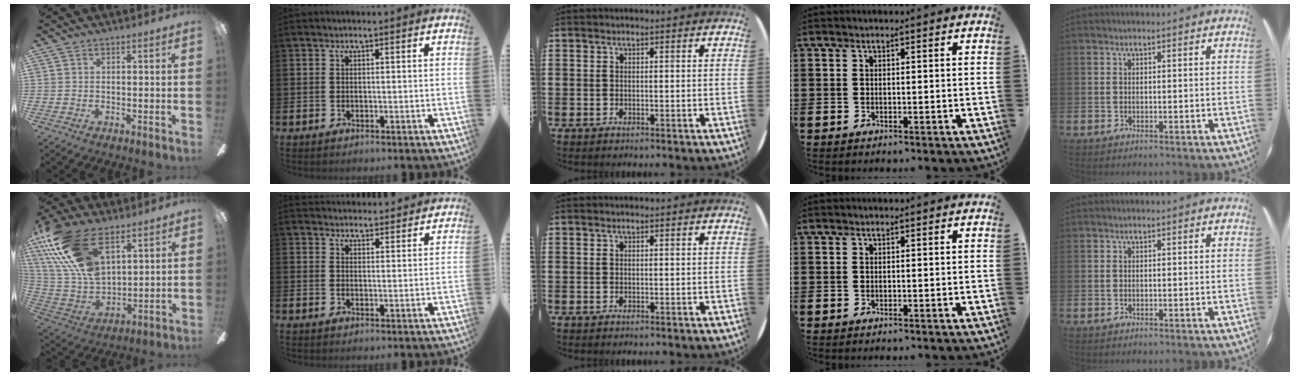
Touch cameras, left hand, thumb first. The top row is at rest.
{"thumb": {"total": 23.1, "force": [12.1, 12.2, 15.5], "torque": [-0.346, -0.045, 0.216]}, "index": {"total": 3.4, "force": [3.3, 0.4, -0.3], "torque": [-0.001, -0.019, 0.062]}}